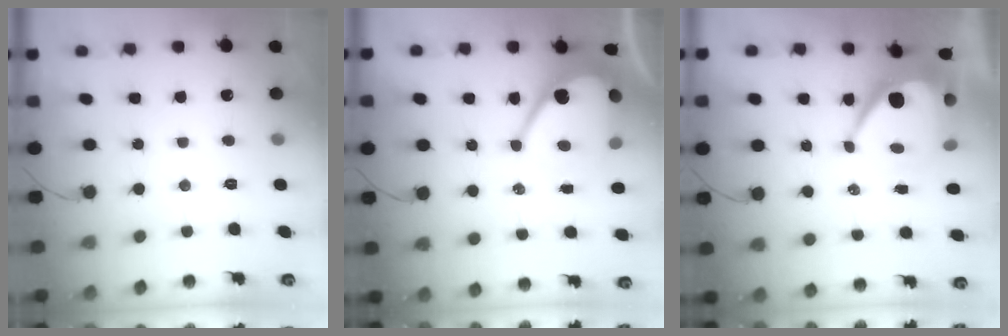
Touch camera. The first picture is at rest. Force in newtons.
{"total": 13.7, "press": 13.6, "slide": 1.2}
{"total": 12.5, "press": 12.4, "slide": 1.1}